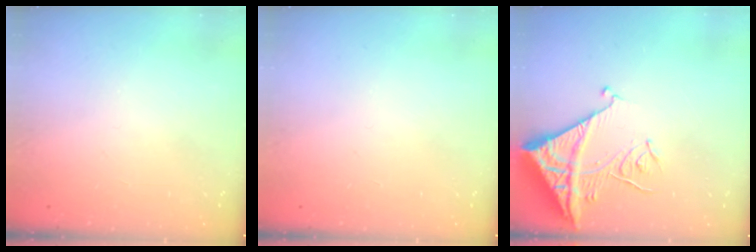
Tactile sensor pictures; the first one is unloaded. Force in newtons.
{"total": 0.0}
{"total": 13.7, "press": 13.6, "slide": 1.1}